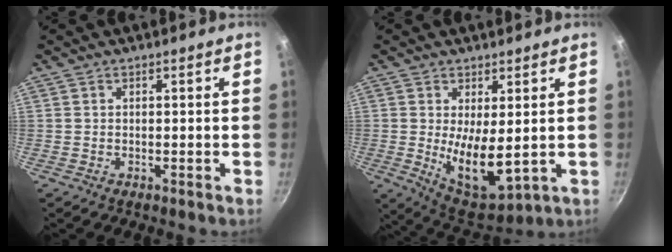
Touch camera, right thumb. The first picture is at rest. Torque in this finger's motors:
{"motor_torque": [1.18, 1.48, 1.17, 0.25, 0.12]}